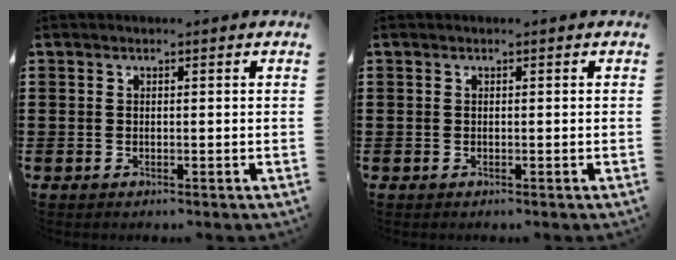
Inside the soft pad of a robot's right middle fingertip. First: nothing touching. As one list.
[{"total": 0.0}]